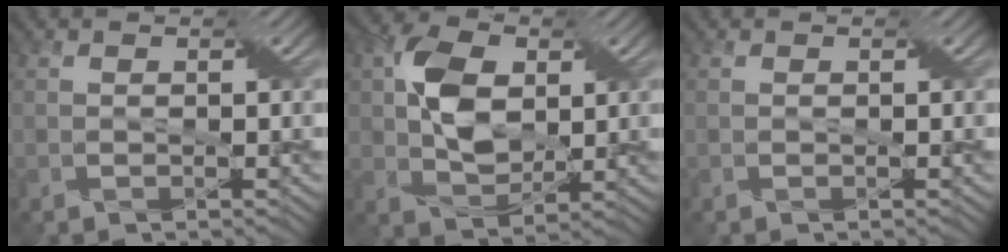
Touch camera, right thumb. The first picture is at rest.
{"total": 8.0, "force": [1.7, 5.2, 5.8], "torque": [-0.119, 0.008, 0.034]}
{"total": 0.0}